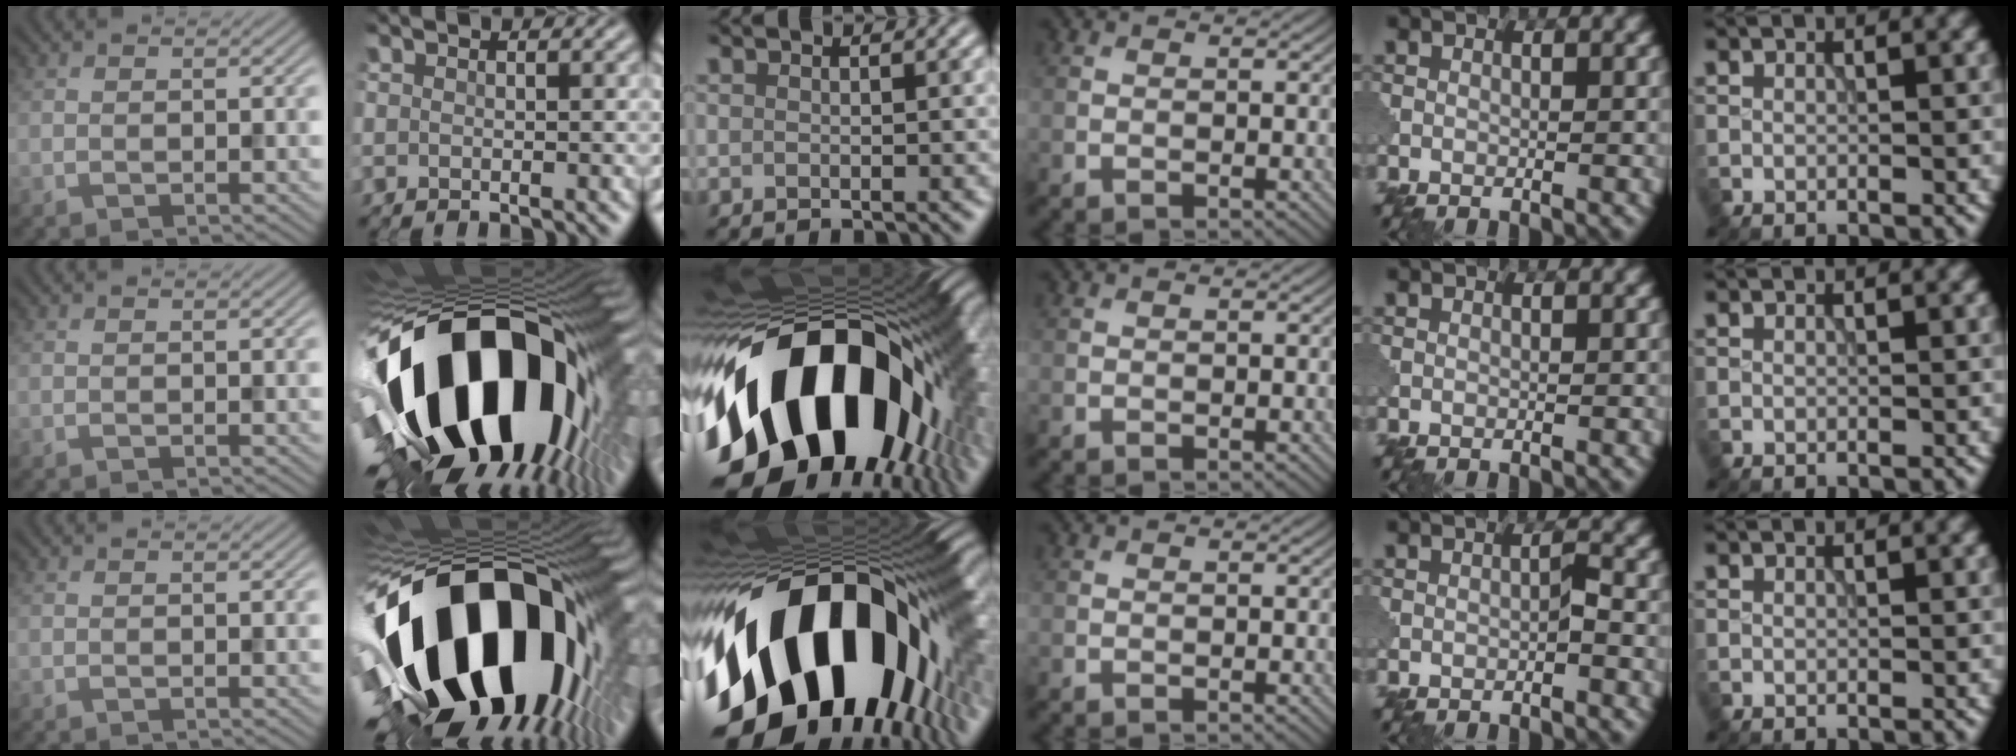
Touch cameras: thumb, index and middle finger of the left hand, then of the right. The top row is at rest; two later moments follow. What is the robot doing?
{"motion": "disassemble", "object": "puzzle pieces"}